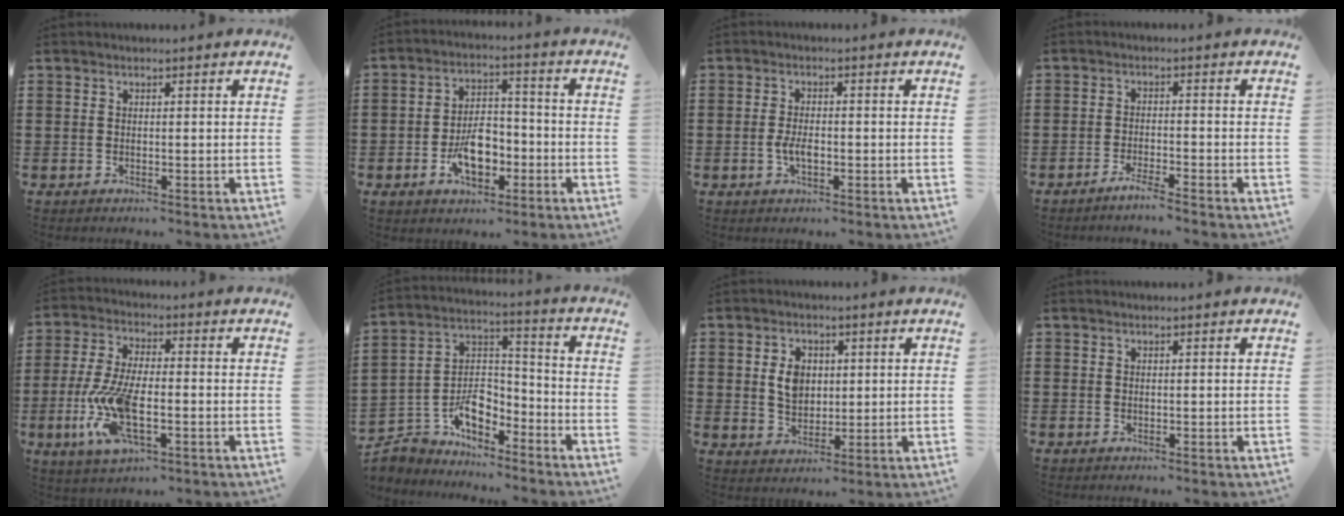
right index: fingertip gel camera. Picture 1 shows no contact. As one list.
[{"total": 7.8, "force": [-3.0, 4.5, 5.7], "torque": [-0.106, 0.008, -0.056]}, {"total": 3.0, "force": [-0.8, 1.4, 2.6], "torque": [-0.062, -0.002, -0.019]}, {"total": 2.6, "force": [-2.3, -0.2, 1.2], "torque": [-0.020, 0.003, -0.043]}, {"total": 11.2, "force": [-3.3, 4.4, 9.8], "torque": [-0.228, -0.014, -0.064]}, {"total": 7.9, "force": [-4.8, 5.0, 3.7], "torque": [-0.085, 0.008, -0.091]}, {"total": 4.8, "force": [0.8, 3.5, 3.1], "torque": [-0.072, 0.013, 0.012]}, {"total": 0.0}]